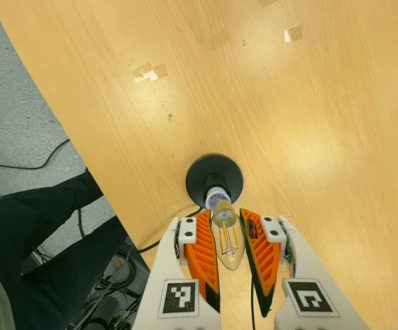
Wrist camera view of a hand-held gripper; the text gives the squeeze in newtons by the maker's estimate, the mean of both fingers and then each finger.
{"total": 20.2, "left": 21.2, "right": 19.1}